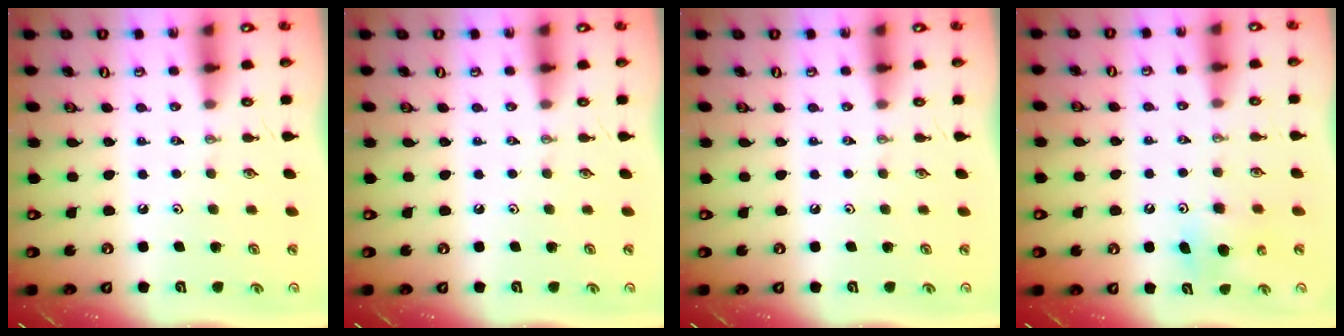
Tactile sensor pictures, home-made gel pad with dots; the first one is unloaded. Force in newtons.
{"total": 0.0}
{"total": 0.0}
{"total": 7.2, "press": 7.2, "slide": 0.7}